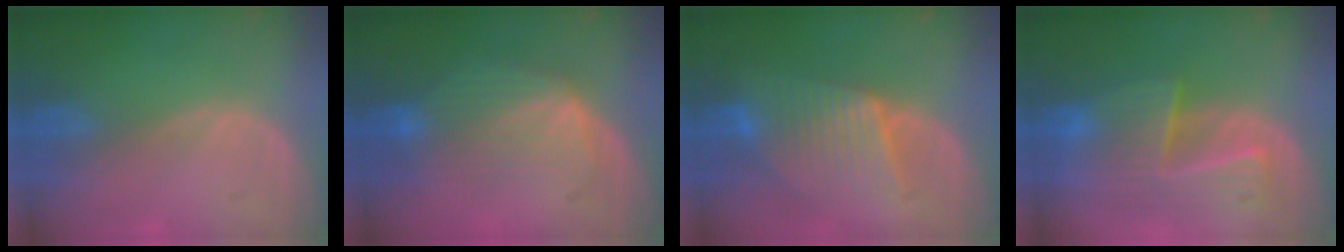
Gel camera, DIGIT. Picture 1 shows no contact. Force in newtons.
{"total": 7.3, "press": 7.2, "slide": 1.3}
{"total": 7.6, "press": 7.6, "slide": 0.2}
{"total": 8.9, "press": 8.1, "slide": 3.7}